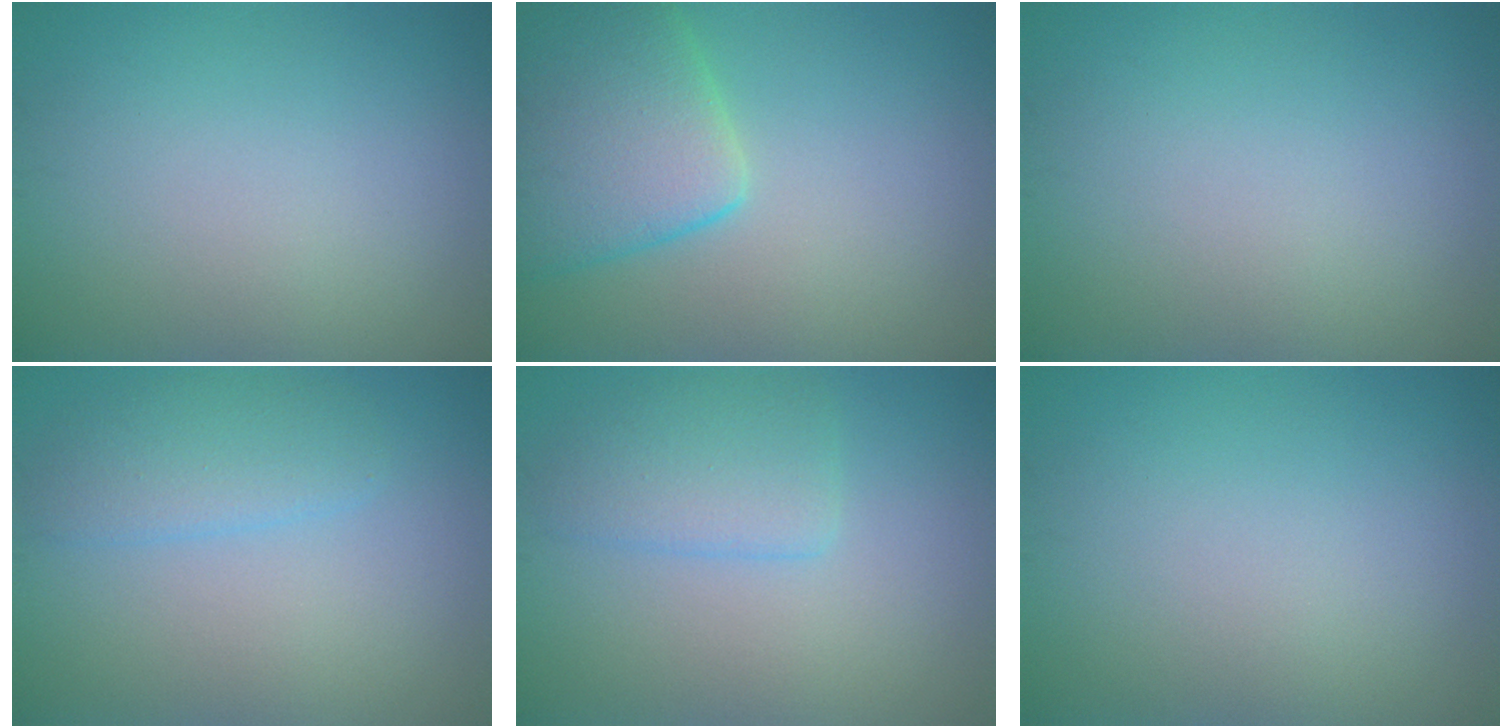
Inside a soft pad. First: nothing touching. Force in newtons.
{"total": 6.7, "press": 6.6, "slide": 0.4}
{"total": 0.0}
{"total": 2.7, "press": 2.7, "slide": 0.2}
{"total": 2.9, "press": 2.8, "slide": 0.3}
{"total": 0.0}